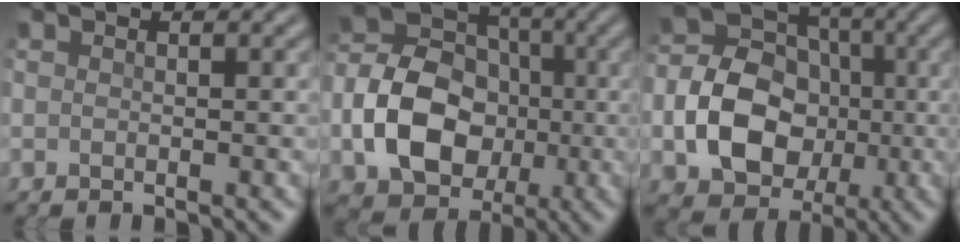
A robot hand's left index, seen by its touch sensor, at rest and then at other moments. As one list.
[{"total": 10.0, "force": [-2.1, 7.5, 6.3], "torque": [-0.109, 0.000, -0.043]}, {"total": 9.6, "force": [-1.8, 7.5, 5.7], "torque": [-0.094, -0.002, -0.044]}]